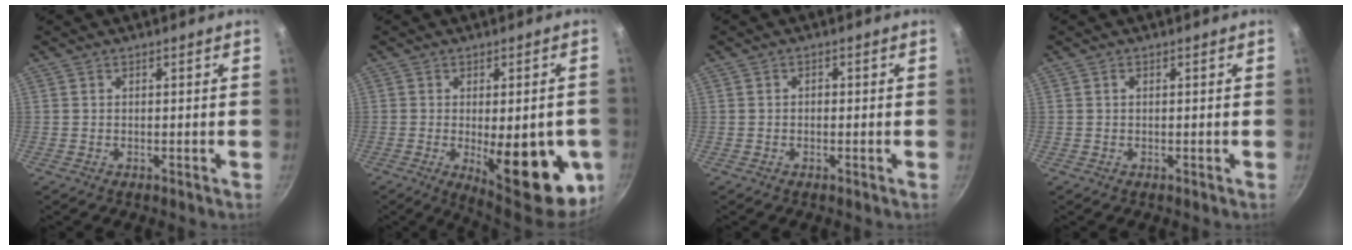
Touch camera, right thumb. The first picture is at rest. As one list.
[{"total": 20.1, "force": [-4.8, 7.3, 18.0], "torque": [-0.195, -0.015, -0.048]}, {"total": 1.0, "force": [-0.2, 0.8, 0.7], "torque": [-0.011, 0.006, -0.004]}, {"total": 0.6, "force": [0.1, 0.3, 0.5], "torque": [-0.009, 0.003, 0.001]}]